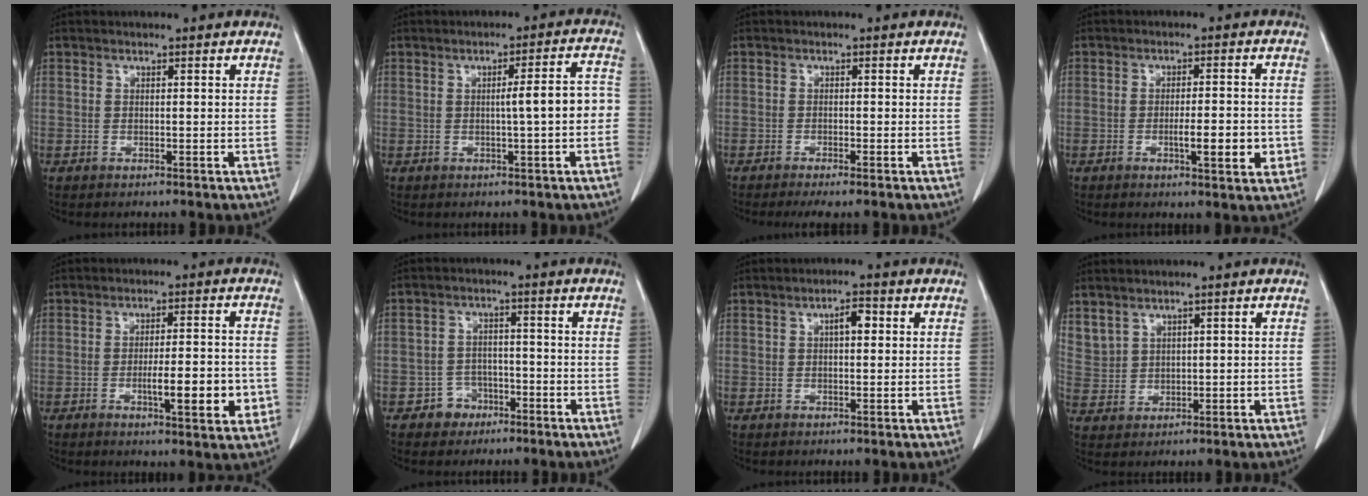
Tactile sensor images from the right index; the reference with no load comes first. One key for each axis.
{"total": 5.6, "fx": -0.7, "fy": 0.1, "fz": 5.6, "tx": -0.075, "ty": 0.019, "tz": -0.010}
{"total": 3.2, "fx": -2.5, "fy": 0.0, "fz": 2.0, "tx": -0.028, "ty": -0.007, "tz": -0.037}
{"total": 6.5, "fx": -1.8, "fy": 1.1, "fz": 6.1, "tx": -0.086, "ty": -0.004, "tz": -0.022}
{"total": 9.1, "fx": -2.5, "fy": 1.6, "fz": 8.6, "tx": -0.119, "ty": 0.001, "tz": -0.033}
{"total": 4.0, "fx": -2.3, "fy": 3.2, "fz": 0.2, "tx": 0.004, "ty": 0.015, "tz": -0.034}
{"total": 2.7, "fx": 0.7, "fy": 0.9, "fz": 2.4, "tx": -0.040, "ty": 0.006, "tz": 0.011}
{"total": 5.3, "fx": 3.5, "fy": 3.6, "fz": 1.6, "tx": -0.043, "ty": 0.009, "tz": 0.089}